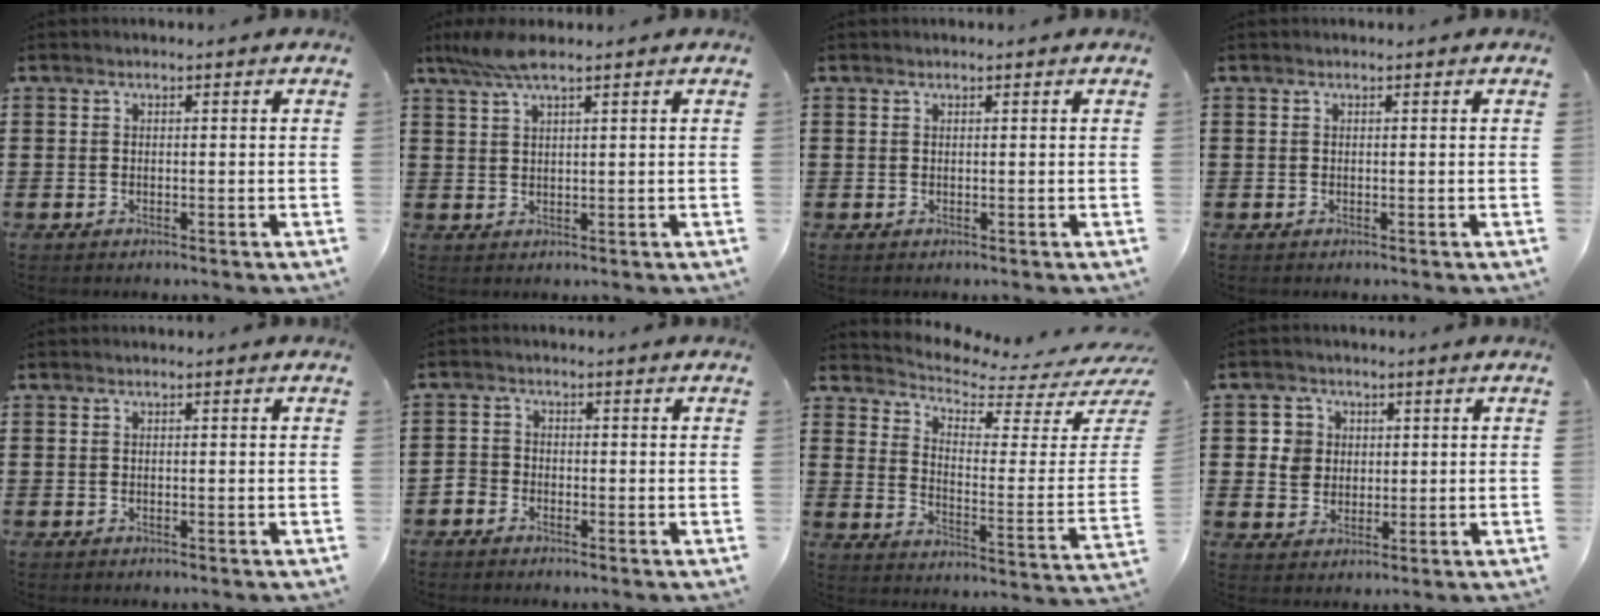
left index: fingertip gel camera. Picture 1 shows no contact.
{"total": 4.6, "force": [3.0, 0.8, 3.4], "torque": [-0.071, 0.001, 0.055]}
{"total": 0.0}
{"total": 0.0}
{"total": 0.0}
{"total": 2.0, "force": [-1.6, 1.2, 0.1], "torque": [-0.009, 0.003, -0.036]}
{"total": 3.7, "force": [3.5, 0.4, 1.2], "torque": [-0.041, -0.047, 0.051]}
{"total": 4.2, "force": [1.2, 4.0, 0.5], "torque": [-0.024, 0.010, 0.018]}